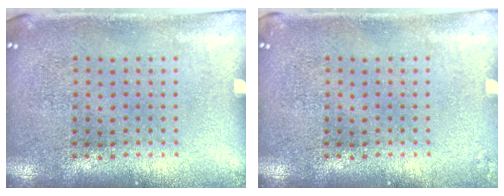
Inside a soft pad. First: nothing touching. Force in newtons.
{"total": 0.6, "press": 0.6, "slide": 0.0}